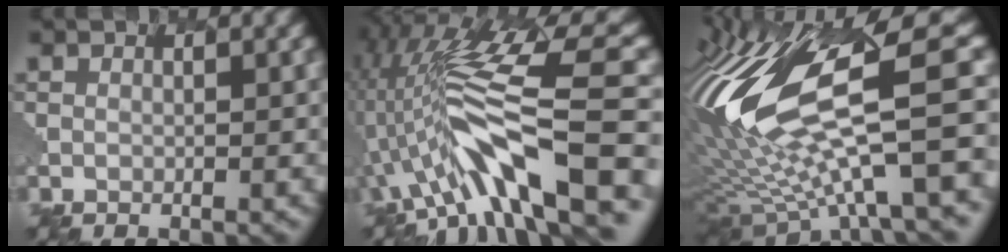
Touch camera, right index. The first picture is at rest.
{"total": 9.3, "force": [-2.5, 2.6, 8.6], "torque": [-0.186, 0.046, -0.072]}
{"total": 11.8, "force": [2.9, 3.0, 11.0], "torque": [-0.259, 0.035, 0.025]}